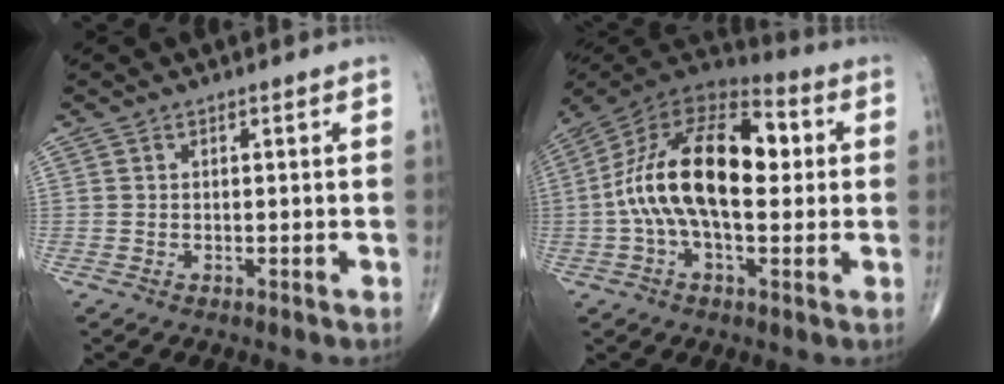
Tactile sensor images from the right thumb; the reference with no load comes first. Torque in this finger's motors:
{"motor_torque": [1.11, 1.27, 1.73, -0.30, 0.55]}